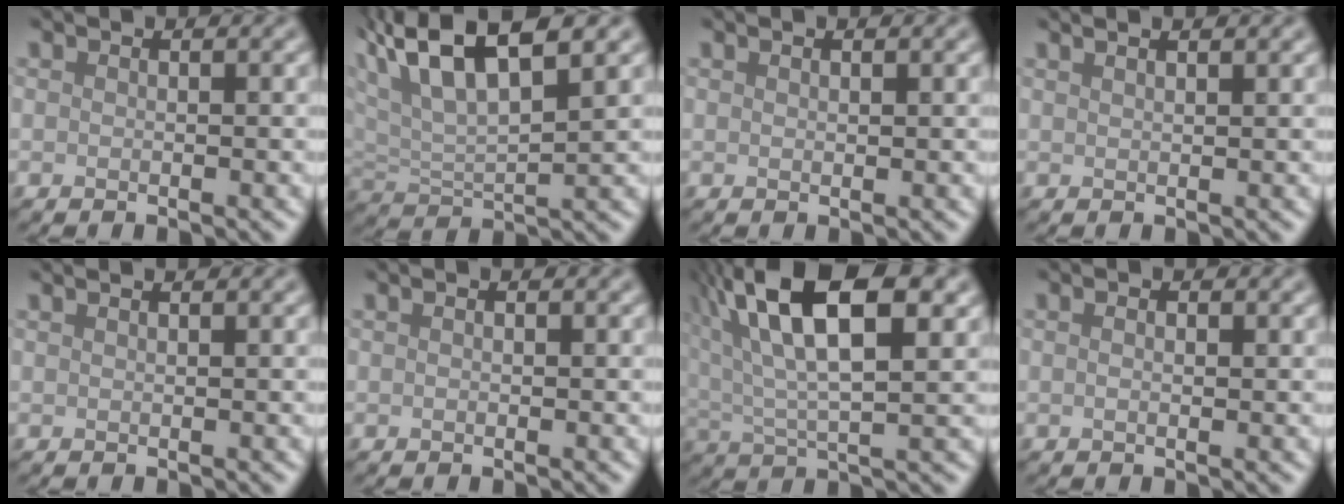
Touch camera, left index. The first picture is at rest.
{"total": 7.4, "force": [4.4, 2.5, 5.4], "torque": [-0.098, 0.017, 0.073]}
{"total": 0.7, "force": [0.5, 0.1, 0.5], "torque": [-0.009, 0.002, 0.008]}
{"total": 3.3, "force": [2.2, 1.4, 1.9], "torque": [-0.008, 0.022, -0.004]}
{"total": 0.7, "force": [0.6, 0.1, 0.3], "torque": [-0.004, 0.000, 0.004]}
{"total": 0.9, "force": [0.3, 0.5, 0.7], "torque": [-0.008, -0.004, 0.003]}
{"total": 13.4, "force": [6.1, 5.1, 10.7], "torque": [-0.199, 0.024, 0.100]}
{"total": 1.8, "force": [0.8, 1.0, 1.4], "torque": [-0.014, 0.004, -0.009]}